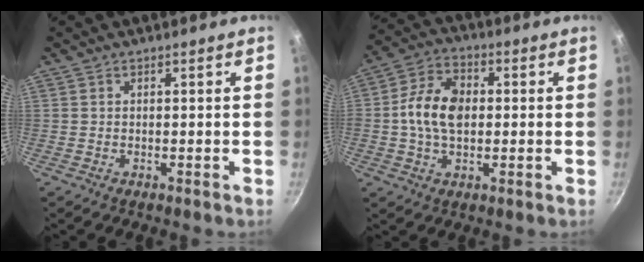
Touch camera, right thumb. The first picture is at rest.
{"total": 10.8, "force": [0.2, 7.3, 8.0], "torque": [-0.131, 0.018, -0.009]}